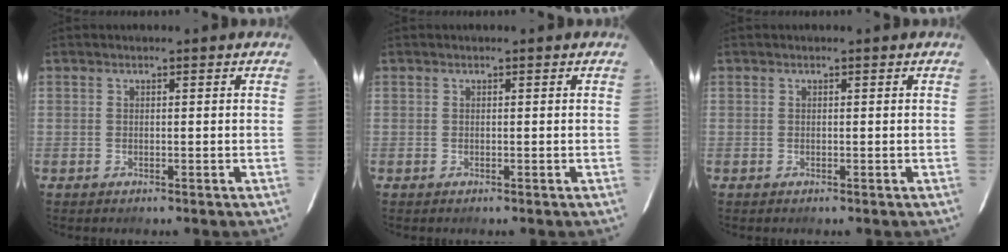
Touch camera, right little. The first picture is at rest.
{"total": 0.0}
{"total": 0.0}